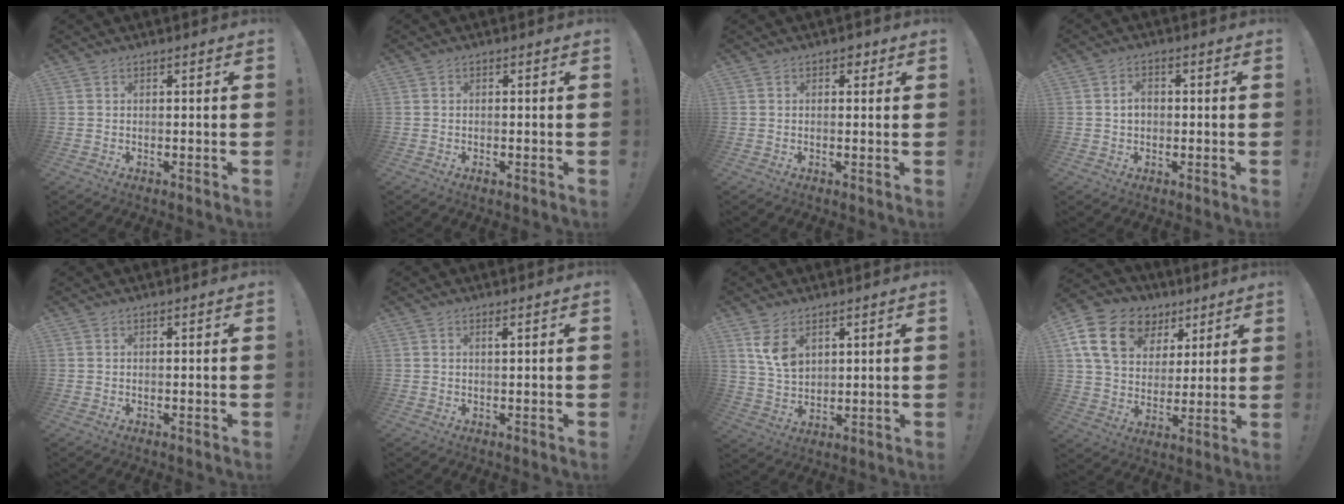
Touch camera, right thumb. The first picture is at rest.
{"total": 0.9, "force": [-0.4, 0.2, 0.8], "torque": [-0.007, -0.002, -0.010]}
{"total": 1.7, "force": [0.7, 1.3, 0.9], "torque": [-0.006, 0.000, 0.009]}
{"total": 3.3, "force": [0.1, 2.3, 2.3], "torque": [-0.030, 0.003, -0.002]}
{"total": 0.0}
{"total": 1.1, "force": [0.5, -0.3, 0.9], "torque": [-0.004, -0.006, 0.004]}
{"total": 8.2, "force": [4.5, 5.0, 4.8], "torque": [-0.077, -0.018, 0.085]}
{"total": 19.0, "force": [8.4, 13.5, 10.4], "torque": [-0.161, -0.027, 0.162]}